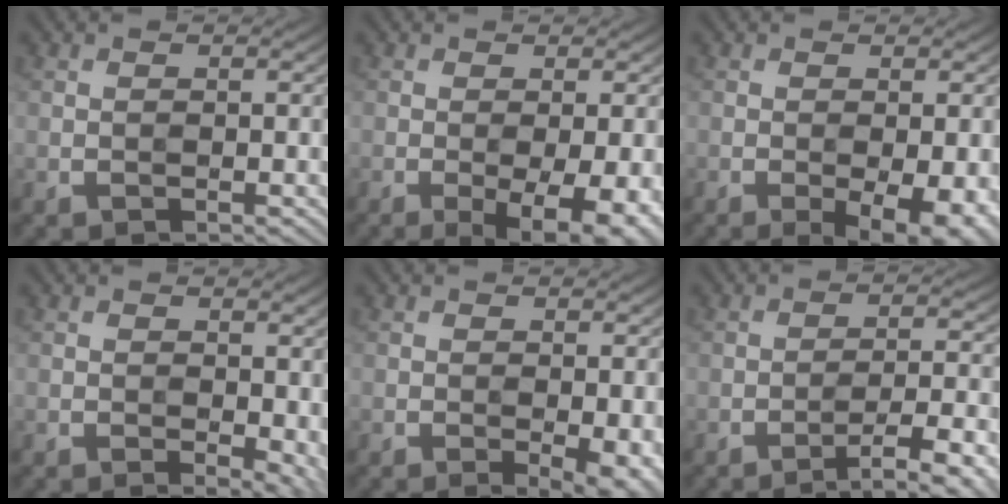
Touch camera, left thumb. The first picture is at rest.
{"total": 6.7, "force": [-2.4, 2.0, 5.9], "torque": [-0.091, -0.012, -0.027]}
{"total": 6.0, "force": [-2.2, 1.9, 5.2], "torque": [-0.076, -0.012, -0.024]}
{"total": 3.7, "force": [-0.4, 2.0, 3.2], "torque": [-0.033, -0.006, -0.003]}
{"total": 3.7, "force": [-1.2, 1.0, 3.4], "torque": [-0.051, -0.007, -0.012]}
{"total": 8.7, "force": [-5.6, 1.6, 6.6], "torque": [-0.103, 0.012, -0.078]}